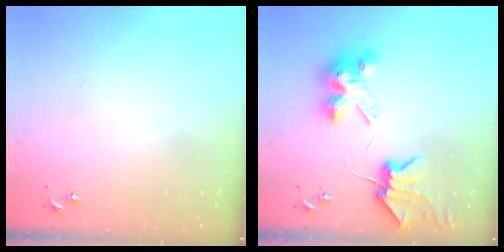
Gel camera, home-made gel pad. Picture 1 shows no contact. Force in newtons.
{"total": 9.2, "press": 9.1, "slide": 1.1}